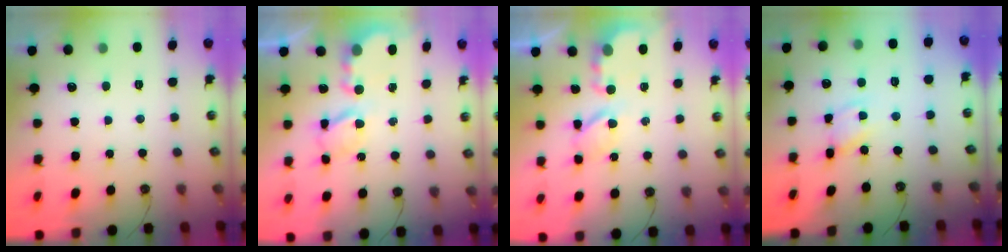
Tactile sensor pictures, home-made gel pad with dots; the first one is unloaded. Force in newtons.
{"total": 6.0, "press": 6.0, "slide": 0.4}
{"total": 7.0, "press": 7.0, "slide": 0.3}
{"total": 3.7, "press": 3.7, "slide": 0.2}